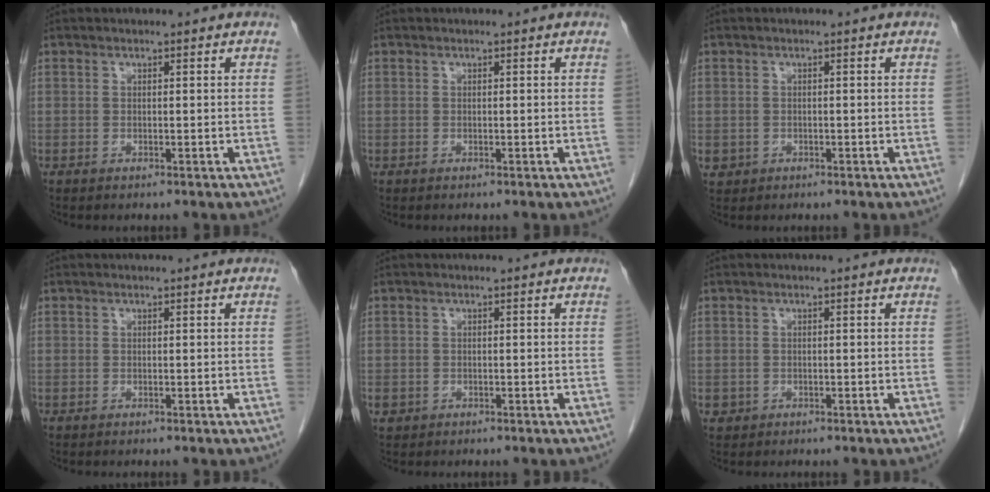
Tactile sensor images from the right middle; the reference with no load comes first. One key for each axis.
{"total": 0.0}
{"total": 1.4, "fx": -0.4, "fy": 1.3, "fz": 0.4, "tx": -0.009, "ty": 0.004, "tz": 0.000}
{"total": 1.2, "fx": 0.0, "fy": 0.5, "fz": -1.1, "tx": 0.012, "ty": 0.002, "tz": 0.000}
{"total": 1.1, "fx": -0.4, "fy": 1.0, "fz": 0.4, "tx": -0.009, "ty": 0.003, "tz": -0.003}
{"total": 1.0, "fx": -0.3, "fy": 0.9, "fz": 0.2, "tx": -0.003, "ty": 0.004, "tz": -0.001}